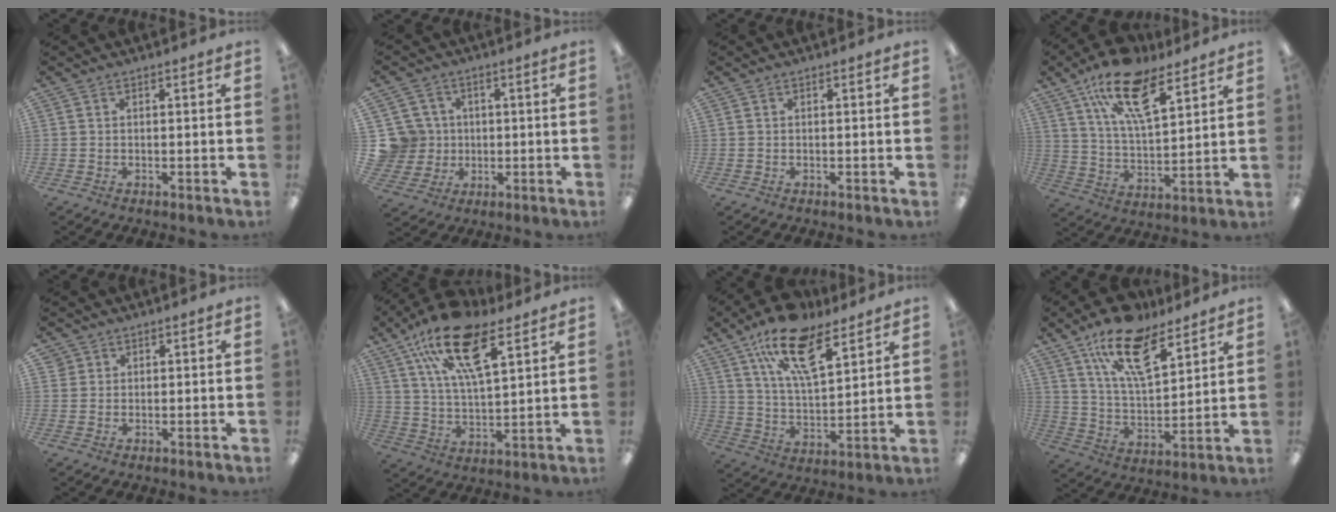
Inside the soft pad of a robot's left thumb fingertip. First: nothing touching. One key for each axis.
{"total": 9.2, "fx": 1.3, "fy": 9.0, "fz": 1.5, "tx": -0.063, "ty": 0.006, "tz": 0.035}
{"total": 0.0}
{"total": 17.7, "fx": 10.6, "fy": 7.3, "fz": 12.1, "tx": -0.207, "ty": -0.040, "tz": 0.184}
{"total": 1.7, "fx": 1.0, "fy": 1.4, "fz": 0.1, "tx": 0.003, "ty": -0.002, "tz": 0.017}
{"total": 19.4, "fx": 11.0, "fy": 7.9, "fz": 13.9, "tx": -0.253, "ty": -0.040, "tz": 0.189}
{"total": 18.3, "fx": 11.0, "fy": 7.7, "fz": 12.4, "tx": -0.205, "ty": -0.046, "tz": 0.190}
{"total": 17.9, "fx": 11.4, "fy": 7.7, "fz": 11.5, "tx": -0.193, "ty": -0.050, "tz": 0.198}